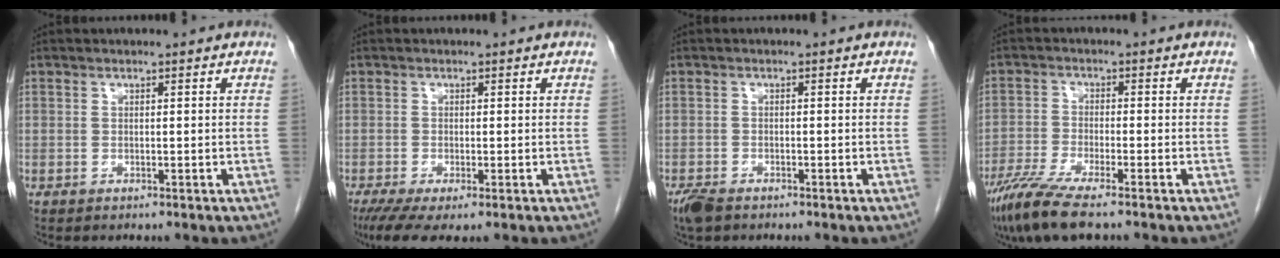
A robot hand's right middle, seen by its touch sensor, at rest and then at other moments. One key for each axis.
{"total": 5.2, "fx": -3.2, "fy": 1.0, "fz": 4.0, "tx": -0.068, "ty": -0.018, "tz": -0.056}
{"total": 3.5, "fx": -2.7, "fy": 1.4, "fz": 1.8, "tx": -0.040, "ty": -0.008, "tz": -0.047}
{"total": 7.9, "fx": -6.1, "fy": 0.2, "fz": 5.1, "tx": -0.097, "ty": -0.023, "tz": -0.112}